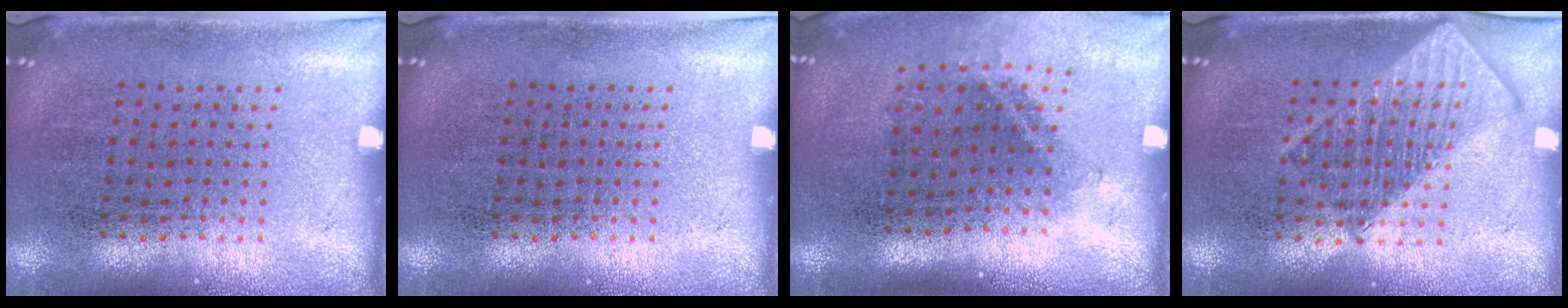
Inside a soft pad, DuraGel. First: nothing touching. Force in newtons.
{"total": 0.0}
{"total": 1.5, "press": 1.0, "slide": 1.0}
{"total": 1.7, "press": 1.7, "slide": 0.3}